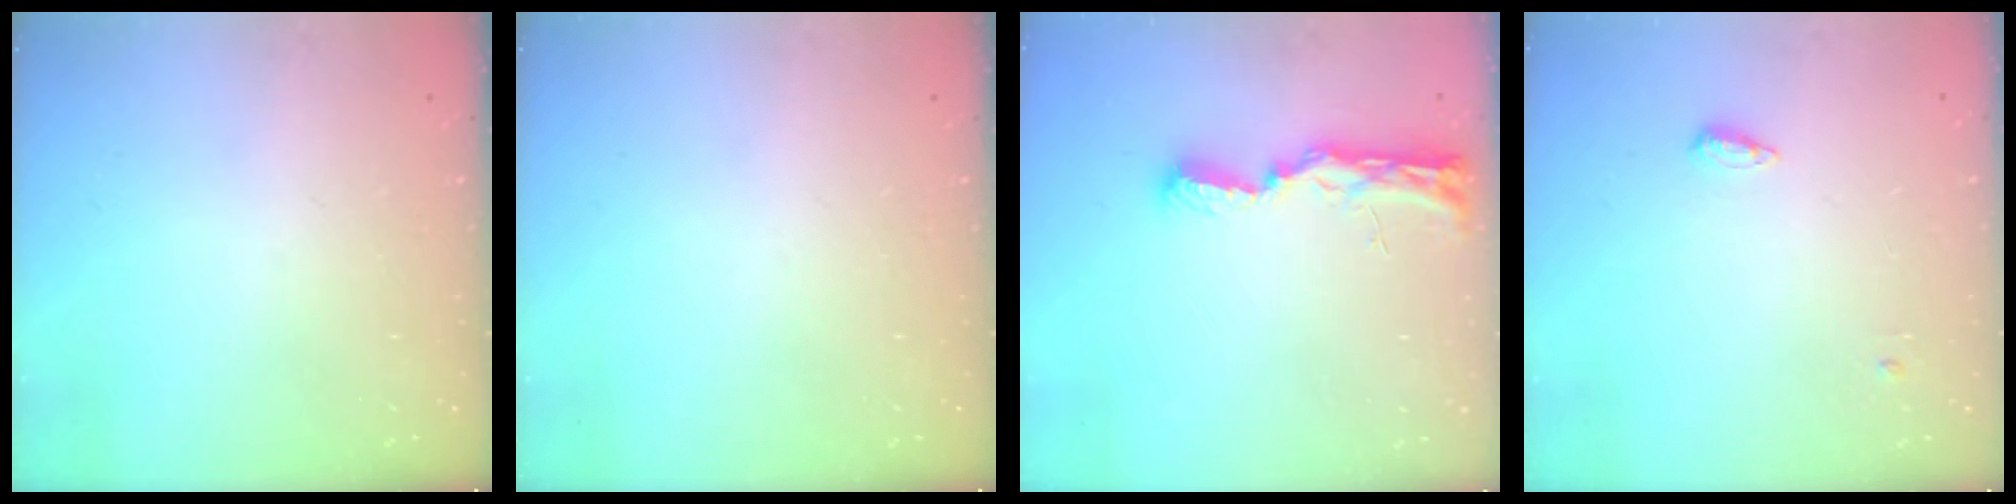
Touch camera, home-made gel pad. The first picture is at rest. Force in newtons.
{"total": 0.0}
{"total": 11.2, "press": 9.8, "slide": 5.4}
{"total": 4.2, "press": 4.1, "slide": 0.8}